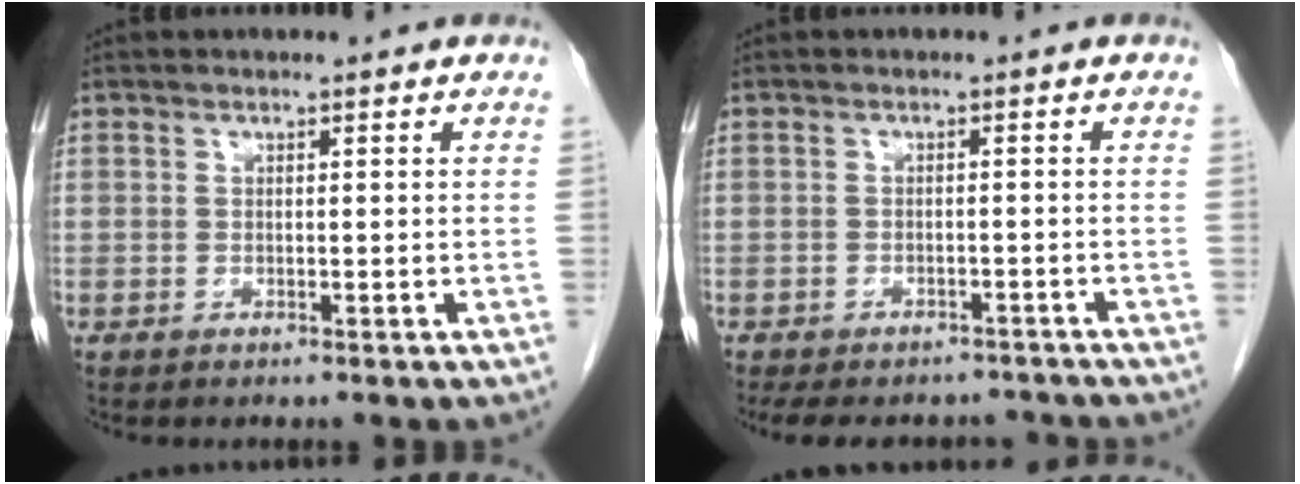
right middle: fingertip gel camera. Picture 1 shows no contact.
{"total": 12.0, "force": [-10.6, 4.4, 3.6], "torque": [-0.072, 0.005, -0.128]}